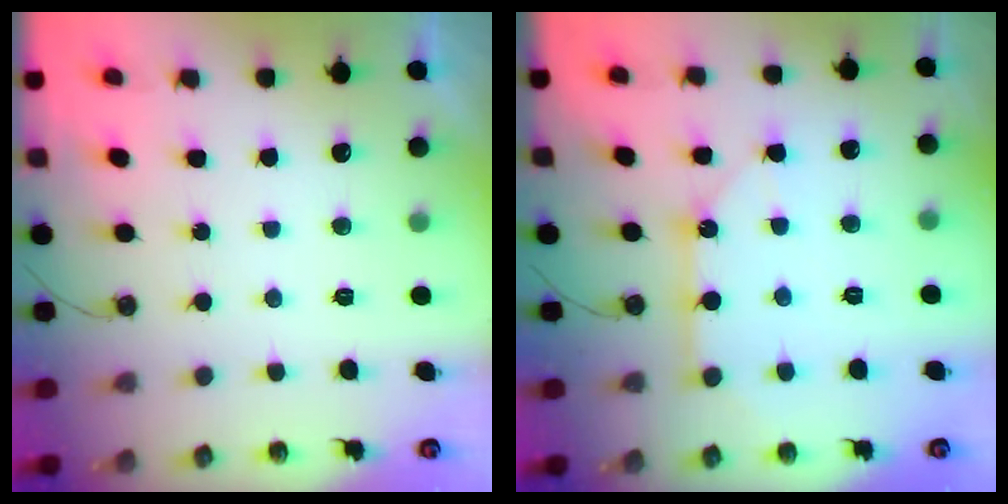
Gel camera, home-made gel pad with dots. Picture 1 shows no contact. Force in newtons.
{"total": 10.1, "press": 10.0, "slide": 1.1}